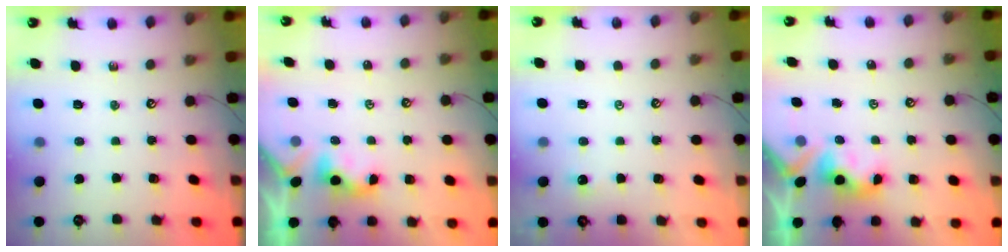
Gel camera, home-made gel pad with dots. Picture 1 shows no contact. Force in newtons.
{"total": 1.1, "press": 1.0, "slide": 0.4}
{"total": 1.4, "press": 1.3, "slide": 0.3}
{"total": 3.2, "press": 3.1, "slide": 0.3}